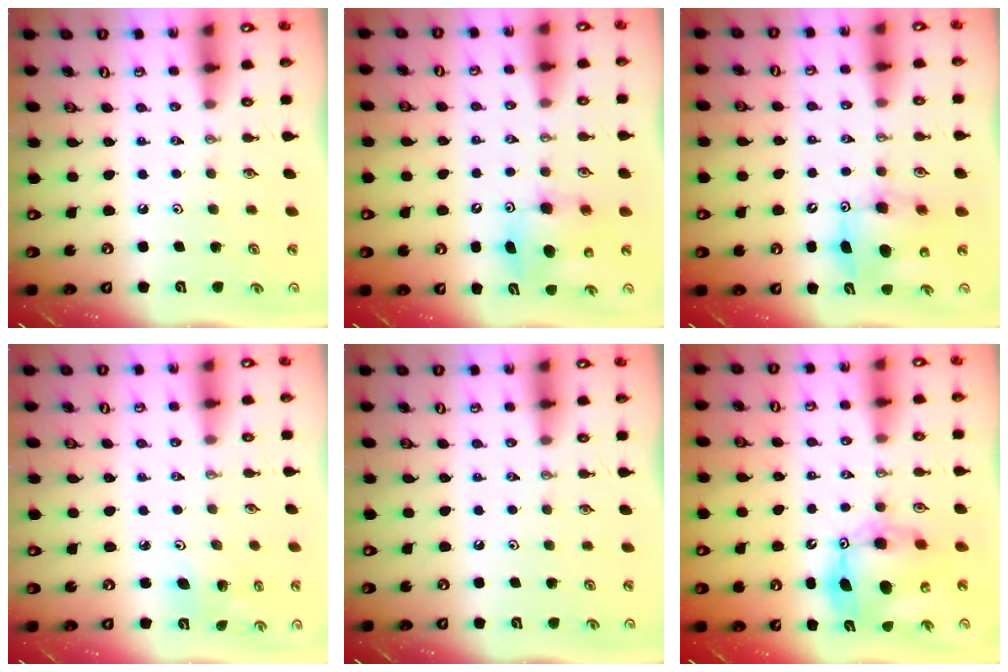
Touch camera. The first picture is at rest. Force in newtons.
{"total": 7.4, "press": 7.4, "slide": 0.6}
{"total": 7.9, "press": 7.7, "slide": 1.9}
{"total": 3.3, "press": 2.4, "slide": 2.3}
{"total": 0.0}
{"total": 12.4, "press": 12.3, "slide": 1.3}